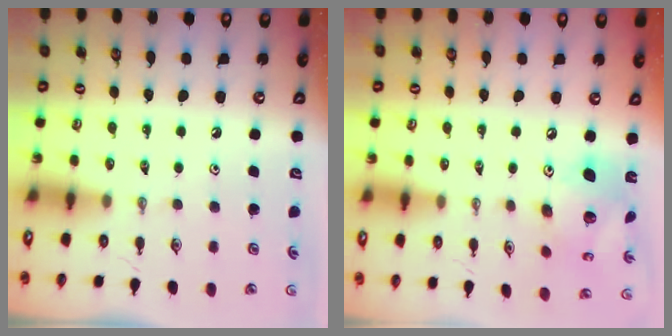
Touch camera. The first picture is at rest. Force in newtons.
{"total": 14.6, "press": 14.5, "slide": 1.2}